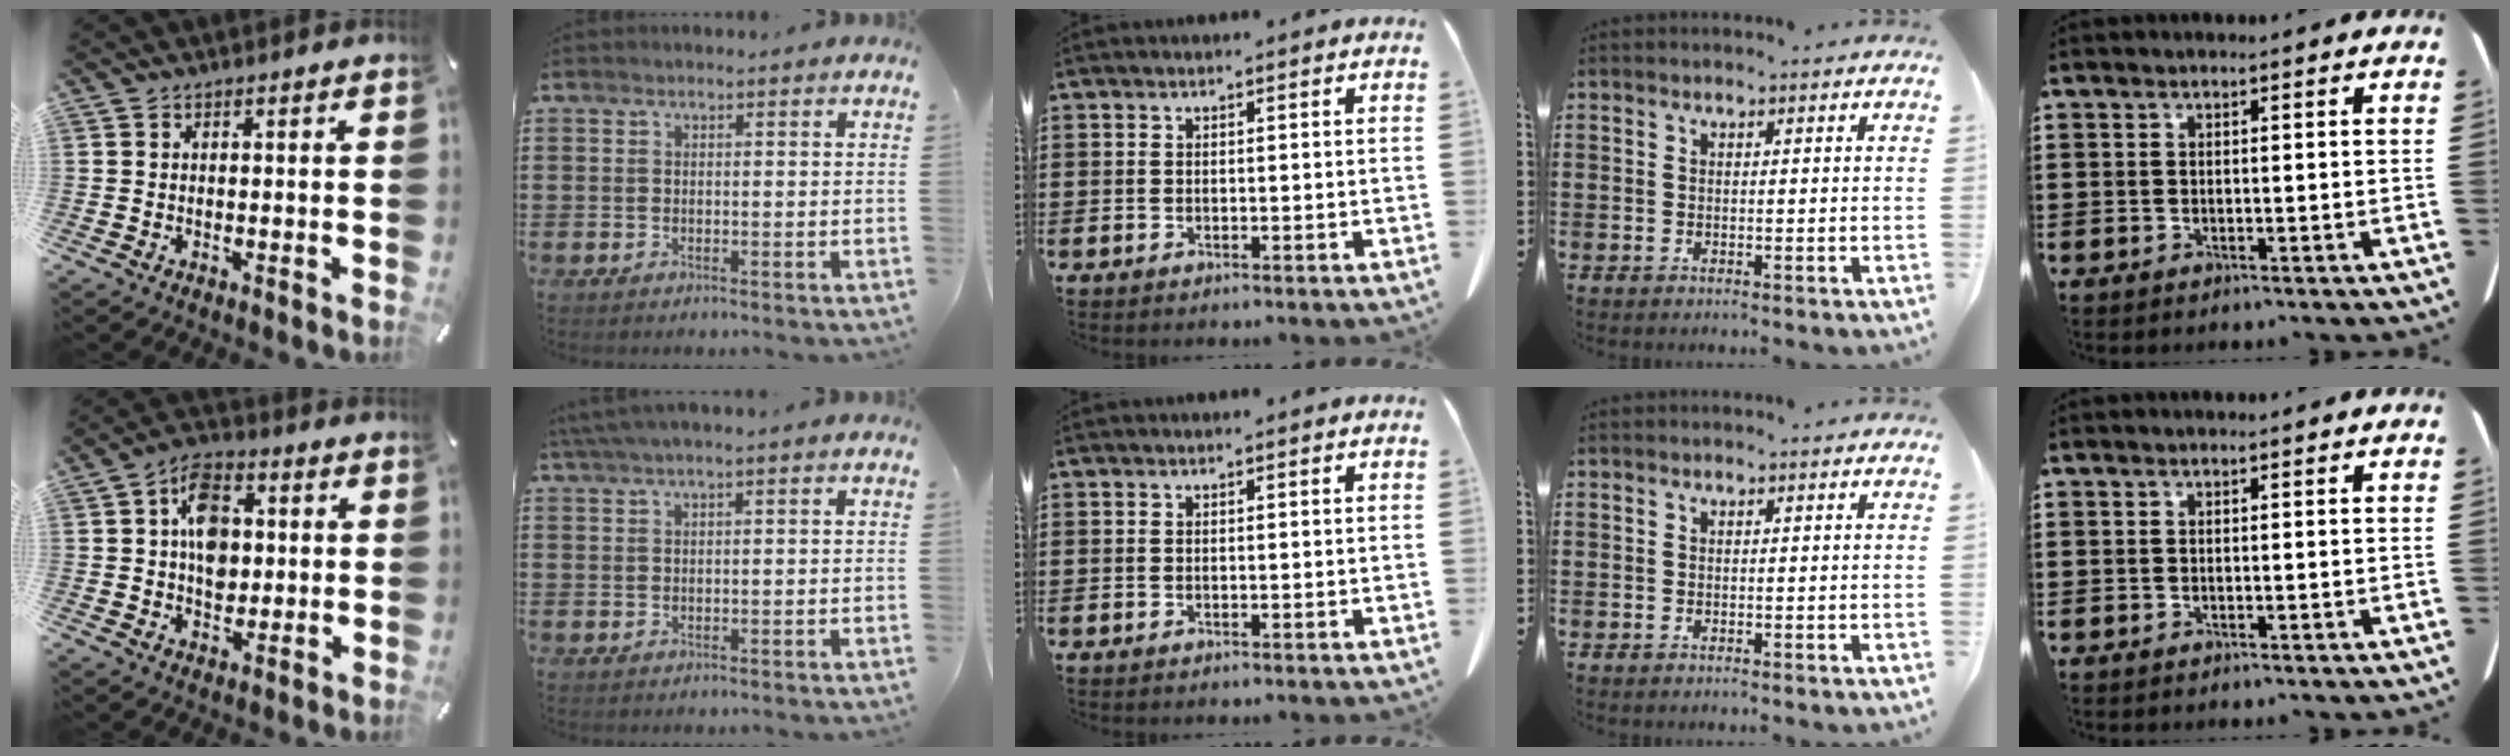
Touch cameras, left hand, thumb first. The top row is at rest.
{"thumb": {"total": 10.5, "force": [1.1, 7.8, 6.9], "torque": [-0.101, 0.006, 0.019]}, "index": {"total": 1.8, "force": [0.8, -0.1, 1.6], "torque": [-0.028, -0.003, 0.016]}}